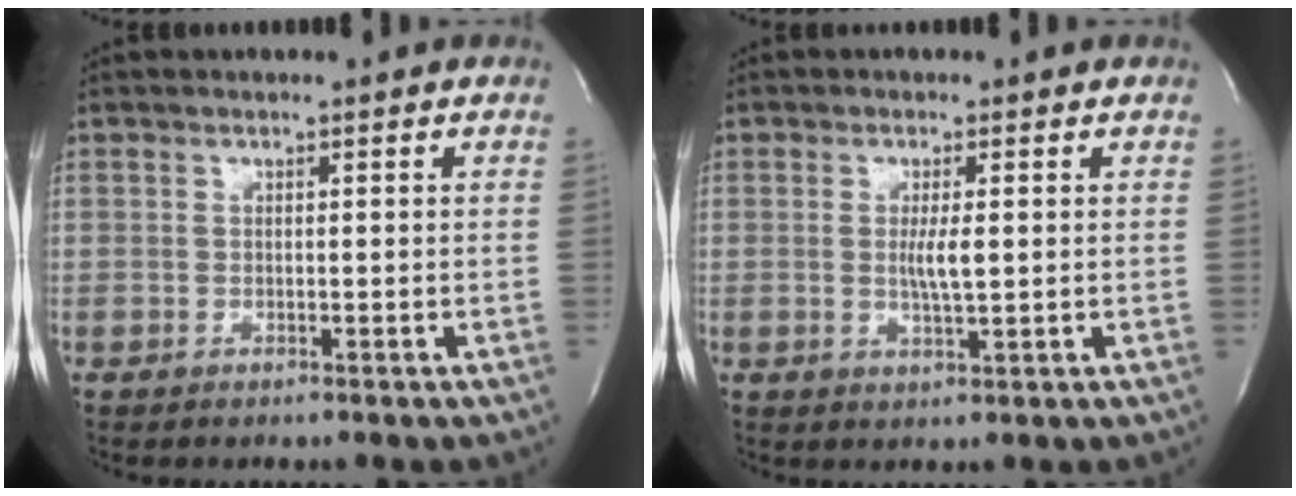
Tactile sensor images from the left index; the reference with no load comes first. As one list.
[{"total": 3.3, "force": [-0.2, 0.4, 3.3], "torque": [-0.065, -0.009, -0.002]}]